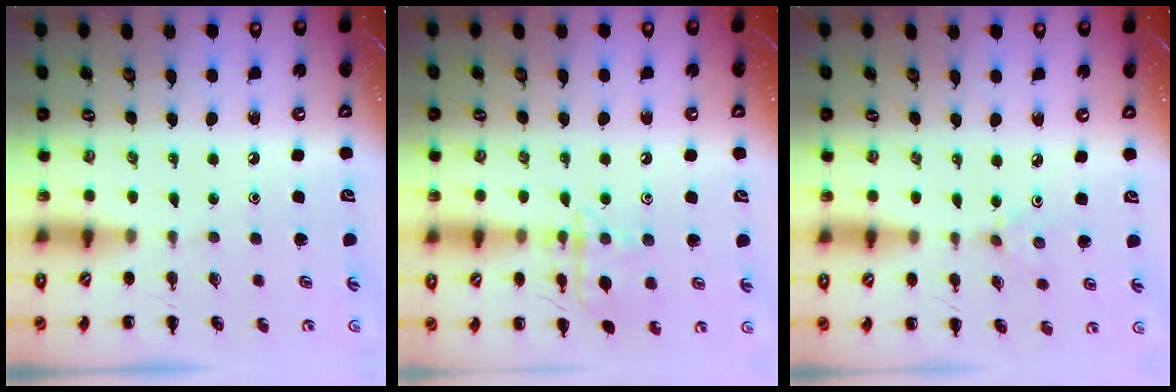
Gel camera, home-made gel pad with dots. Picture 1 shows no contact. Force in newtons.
{"total": 11.7, "press": 11.7, "slide": 0.6}
{"total": 2.0, "press": 1.9, "slide": 0.7}